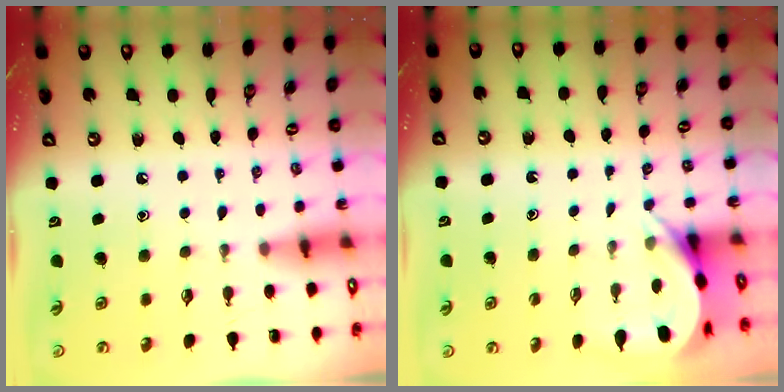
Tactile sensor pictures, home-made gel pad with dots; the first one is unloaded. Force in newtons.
{"total": 4.3, "press": 4.3, "slide": 0.3}